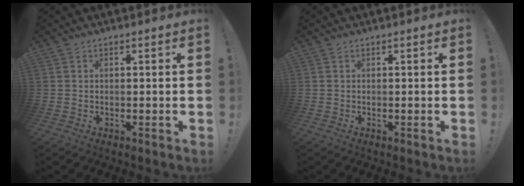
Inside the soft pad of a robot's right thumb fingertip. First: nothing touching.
{"total": 0.0}